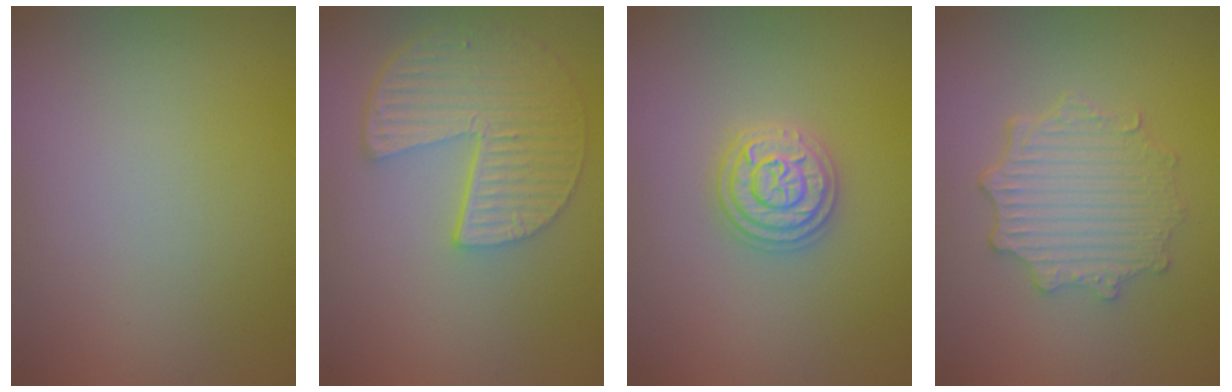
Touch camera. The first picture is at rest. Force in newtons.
{"total": 6.0, "press": 4.6, "slide": 3.8}
{"total": 3.7, "press": 3.6, "slide": 0.5}
{"total": 4.9, "press": 3.9, "slide": 2.9}